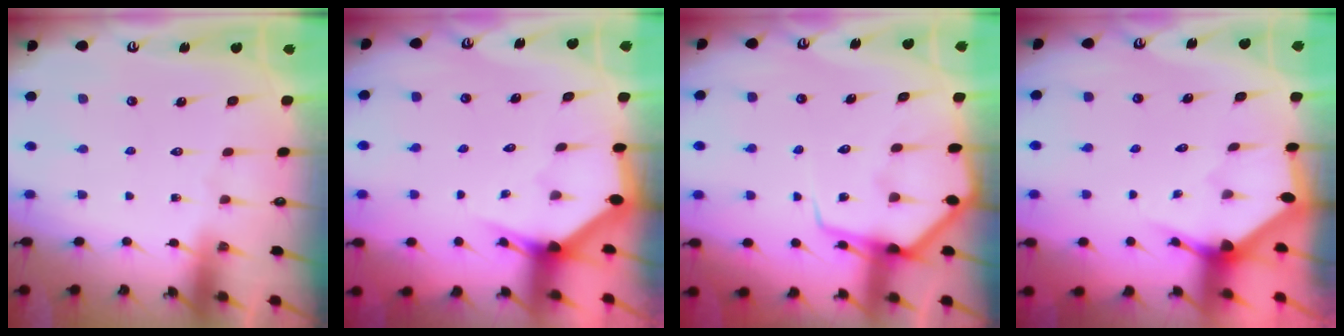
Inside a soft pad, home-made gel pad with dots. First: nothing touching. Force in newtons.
{"total": 2.9, "press": 2.9, "slide": 0.0}
{"total": 8.7, "press": 8.6, "slide": 1.0}
{"total": 3.1, "press": 3.1, "slide": 0.1}